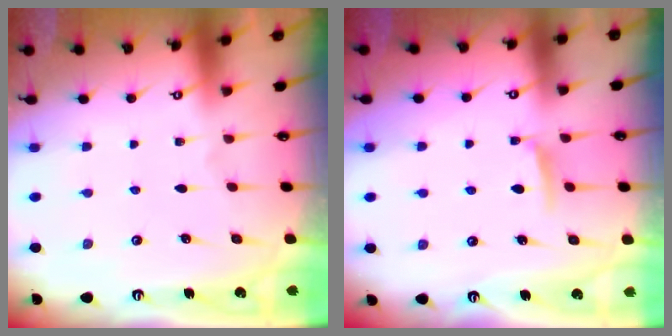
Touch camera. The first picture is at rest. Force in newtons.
{"total": 5.3, "press": 5.2, "slide": 0.9}